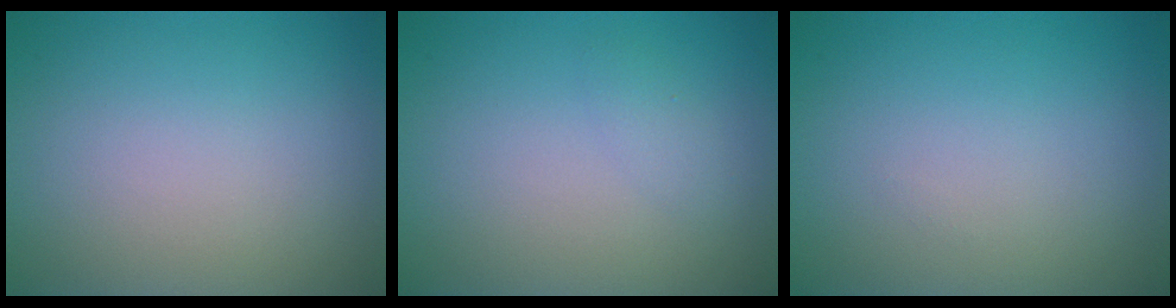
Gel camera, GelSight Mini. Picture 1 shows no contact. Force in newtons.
{"total": 0.9, "press": 0.9, "slide": 0.2}
{"total": 0.0}